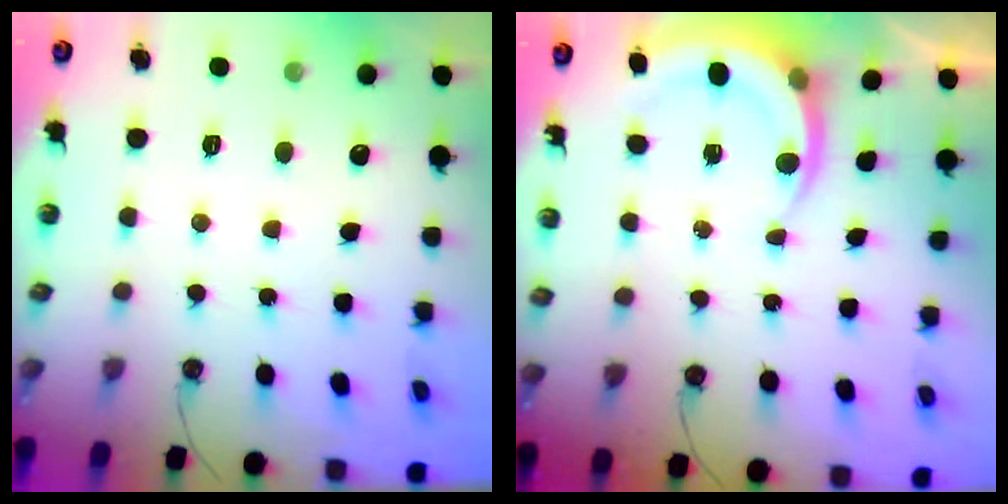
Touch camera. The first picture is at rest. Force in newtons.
{"total": 4.7, "press": 4.7, "slide": 0.1}